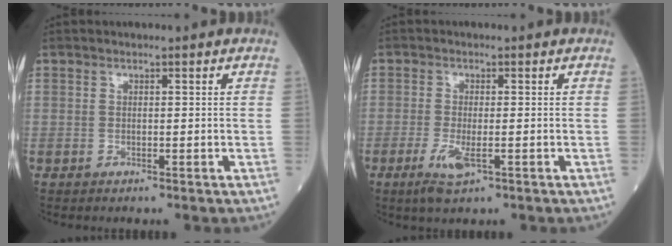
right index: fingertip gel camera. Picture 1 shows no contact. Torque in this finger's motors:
{"motor_torque": [-0.01, 0.03, 0.01, 0.03]}